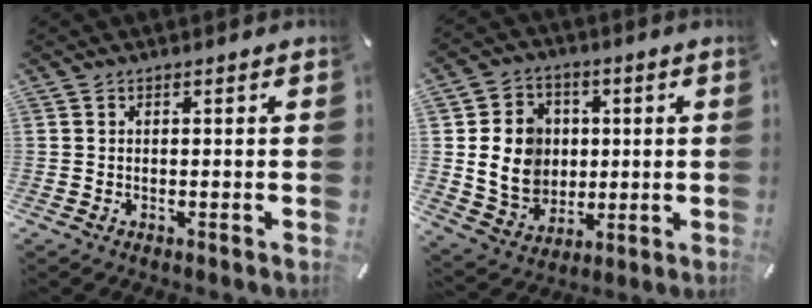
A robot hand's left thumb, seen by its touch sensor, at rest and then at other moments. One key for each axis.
{"total": 12.4, "fx": 0.9, "fy": 11.2, "fz": 5.4, "tx": -0.117, "ty": 0.006, "tz": 0.025}